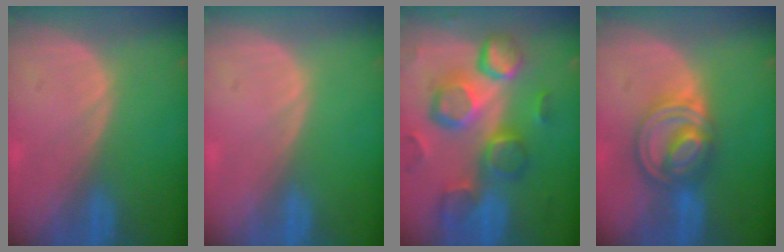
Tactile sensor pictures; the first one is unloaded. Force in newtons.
{"total": 0.0}
{"total": 12.5, "press": 10.9, "slide": 6.1}
{"total": 7.9, "press": 6.9, "slide": 3.8}